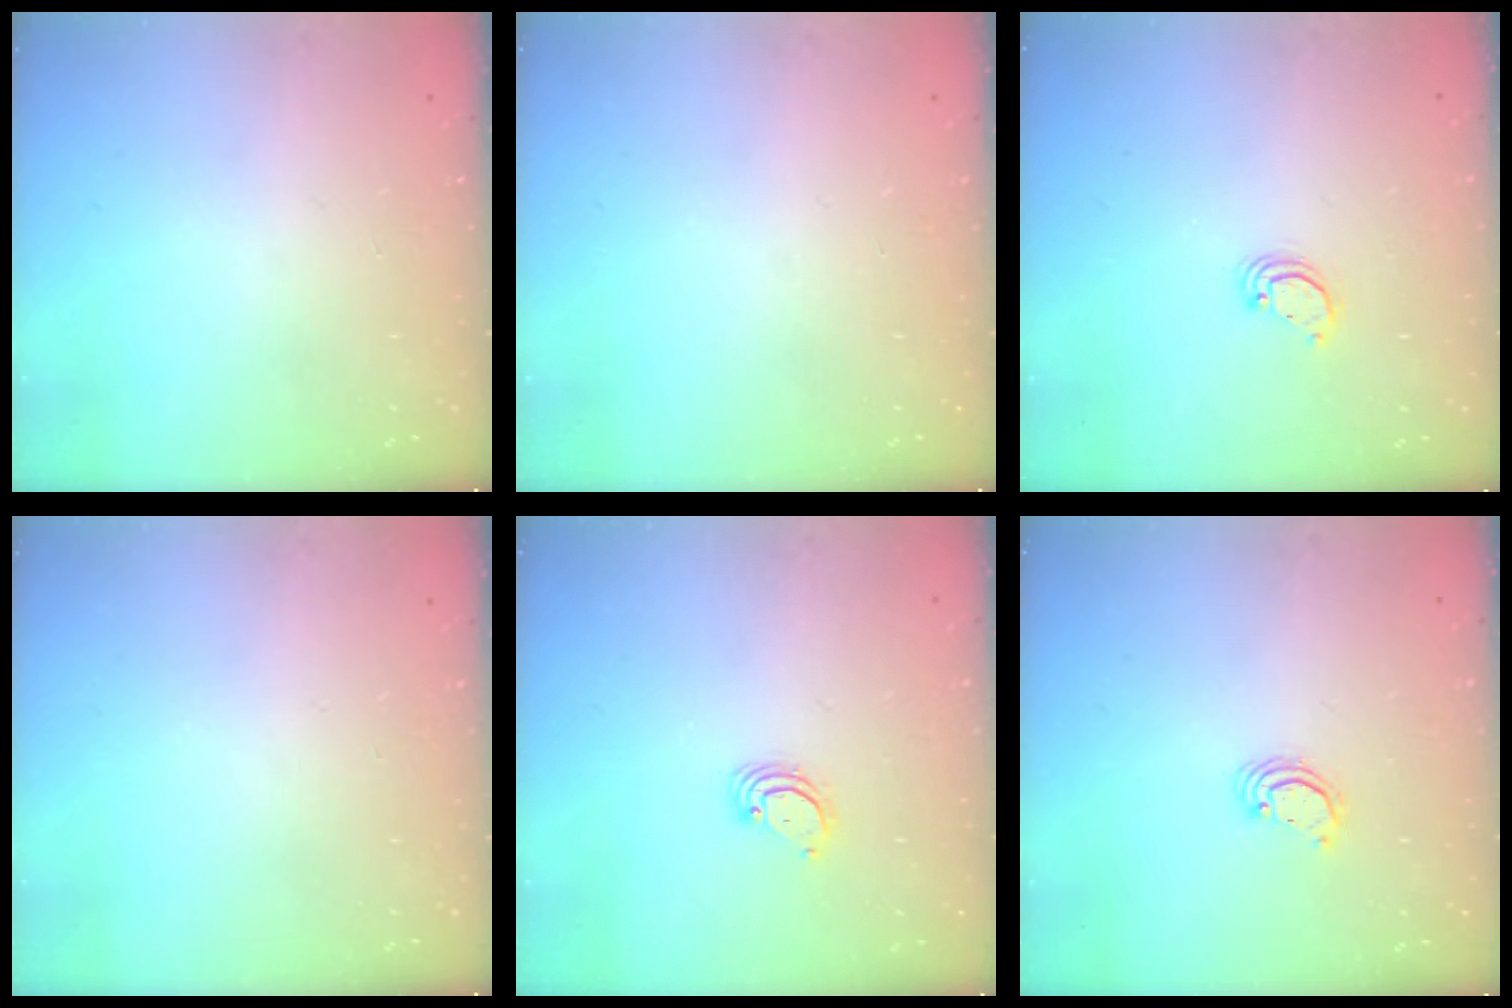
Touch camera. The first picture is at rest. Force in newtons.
{"total": 0.0}
{"total": 2.9, "press": 2.9, "slide": 0.1}
{"total": 0.0}
{"total": 3.4, "press": 3.4, "slide": 0.1}
{"total": 2.2, "press": 2.2, "slide": 0.2}